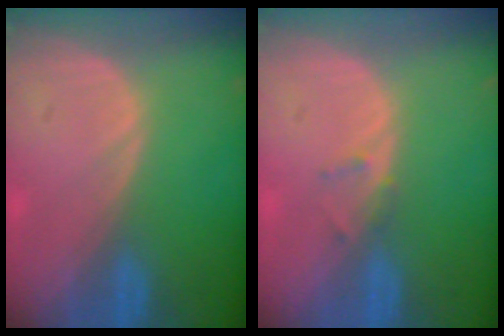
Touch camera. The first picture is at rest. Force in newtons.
{"total": 1.3, "press": 1.1, "slide": 0.8}